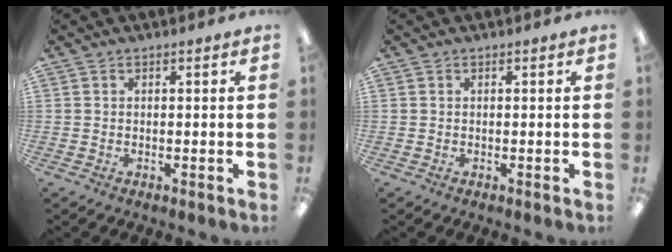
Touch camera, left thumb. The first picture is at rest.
{"total": 0.0}